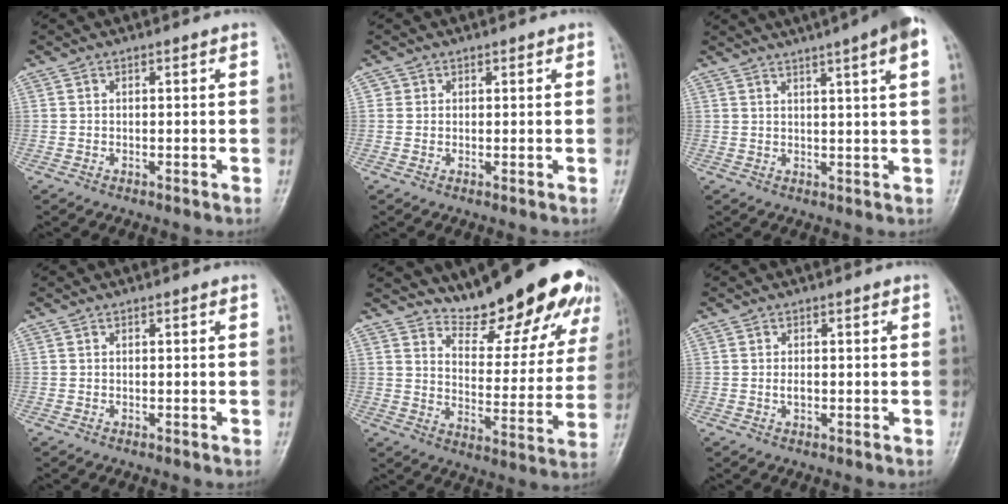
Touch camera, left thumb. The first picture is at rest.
{"total": 1.6, "force": [0.7, 1.5, 0.1], "torque": [0.015, -0.001, 0.004]}
{"total": 11.0, "force": [6.9, 0.6, 8.6], "torque": [-0.123, 0.010, 0.080]}
{"total": 0.0}
{"total": 19.7, "force": [16.8, 5.3, 8.9], "torque": [-0.078, -0.117, 0.226]}
{"total": 1.2, "force": [0.0, 0.7, 1.0], "torque": [-0.014, -0.001, -0.001]}